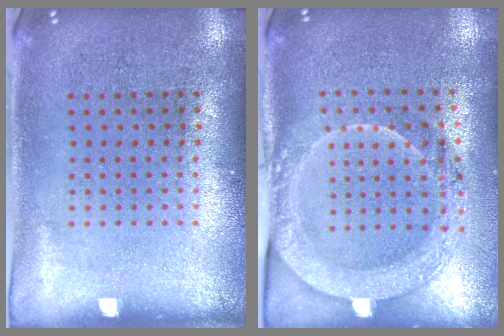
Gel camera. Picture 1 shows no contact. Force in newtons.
{"total": 2.1, "press": 2.1, "slide": 0.4}